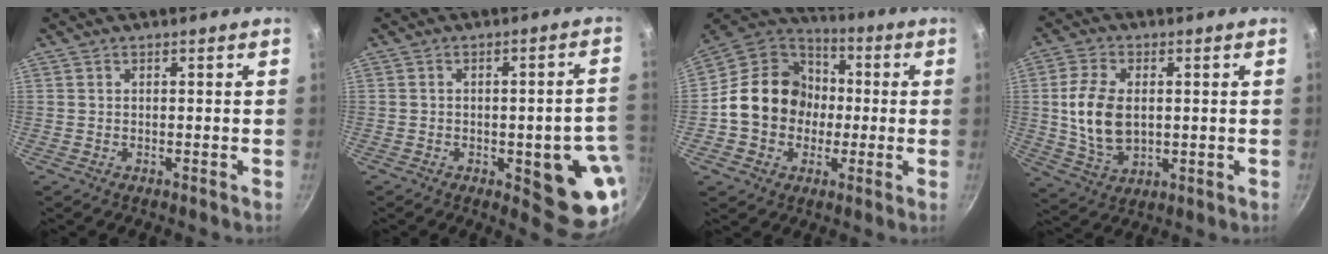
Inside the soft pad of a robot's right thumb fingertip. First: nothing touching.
{"total": 14.5, "force": [-3.4, 5.4, 13.0], "torque": [-0.099, 0.014, -0.041]}
{"total": 17.3, "force": [-0.8, 14.8, 8.9], "torque": [-0.123, 0.039, -0.024]}
{"total": 11.4, "force": [0.9, 7.1, 8.9], "torque": [-0.165, -0.006, 0.024]}